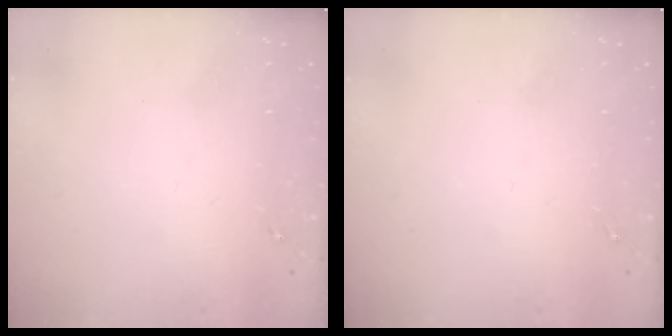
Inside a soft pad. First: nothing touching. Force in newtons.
{"total": 0.0}